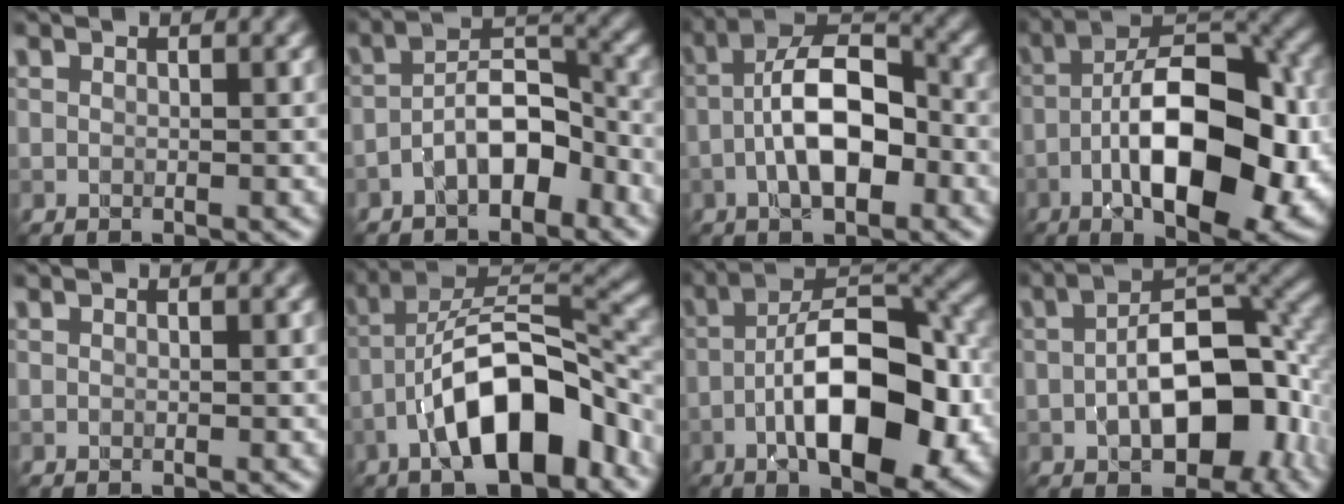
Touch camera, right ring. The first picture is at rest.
{"total": 5.3, "force": [-2.9, 2.4, 3.8], "torque": [-0.061, 0.018, -0.052]}
{"total": 7.6, "force": [-2.1, 3.3, 6.5], "torque": [-0.115, 0.019, -0.042]}
{"total": 13.6, "force": [-4.1, 5.8, 11.6], "torque": [-0.179, 0.006, -0.072]}
{"total": 0.0}
{"total": 10.7, "force": [-5.2, 4.1, 8.4], "torque": [-0.137, 0.023, -0.090]}
{"total": 12.1, "force": [-3.8, 5.0, 10.3], "torque": [-0.164, 0.009, -0.066]}
{"total": 10.9, "force": [-2.0, 6.1, 8.7], "torque": [-0.130, -0.001, -0.024]}